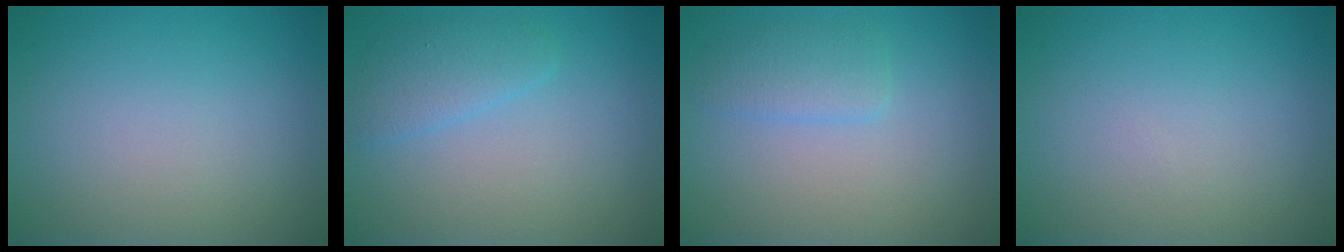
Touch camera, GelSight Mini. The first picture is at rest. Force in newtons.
{"total": 2.2, "press": 2.2, "slide": 0.2}
{"total": 1.9, "press": 1.9, "slide": 0.1}
{"total": 0.0}